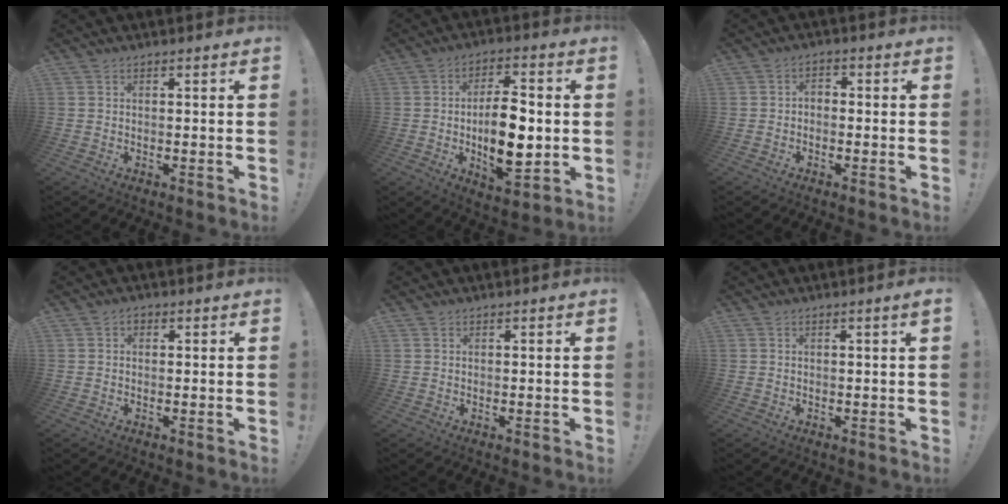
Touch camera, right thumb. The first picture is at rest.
{"total": 15.3, "force": [-1.1, 7.3, 13.3], "torque": [-0.229, 0.000, -0.023]}
{"total": 2.1, "force": [-1.5, 1.2, 0.9], "torque": [-0.019, 0.005, -0.030]}
{"total": 1.2, "force": [0.1, 1.0, 0.6], "torque": [-0.007, 0.003, 0.001]}
{"total": 0.7, "force": [0.5, 0.4, 0.2], "torque": [0.000, -0.002, 0.010]}
{"total": 1.6, "force": [0.6, -0.2, 1.4], "torque": [-0.018, -0.004, 0.008]}